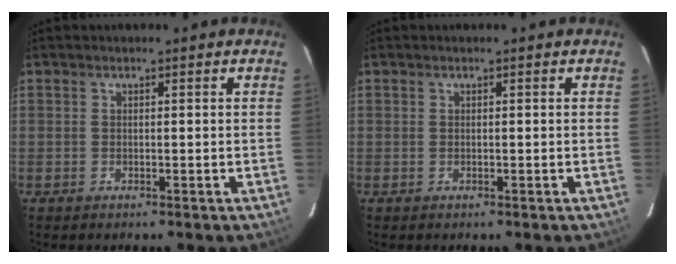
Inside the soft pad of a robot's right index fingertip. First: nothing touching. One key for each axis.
{"total": 0.0}